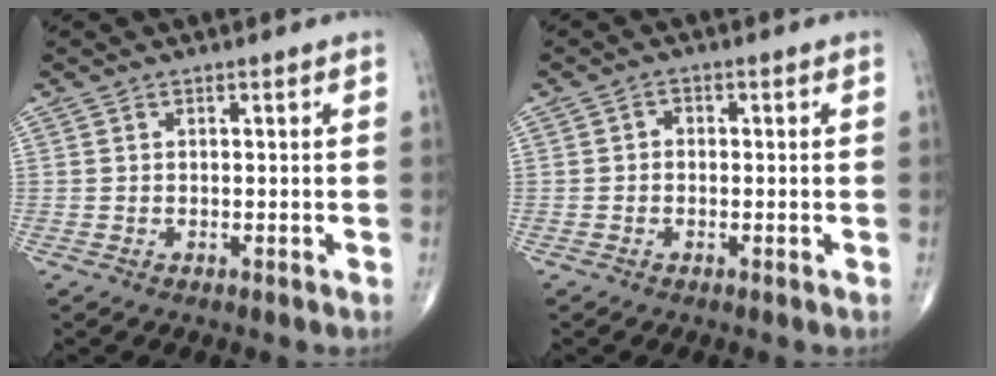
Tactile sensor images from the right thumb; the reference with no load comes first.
{"total": 1.3, "force": [-0.3, 1.1, 0.7], "torque": [0.001, 0.005, -0.011]}